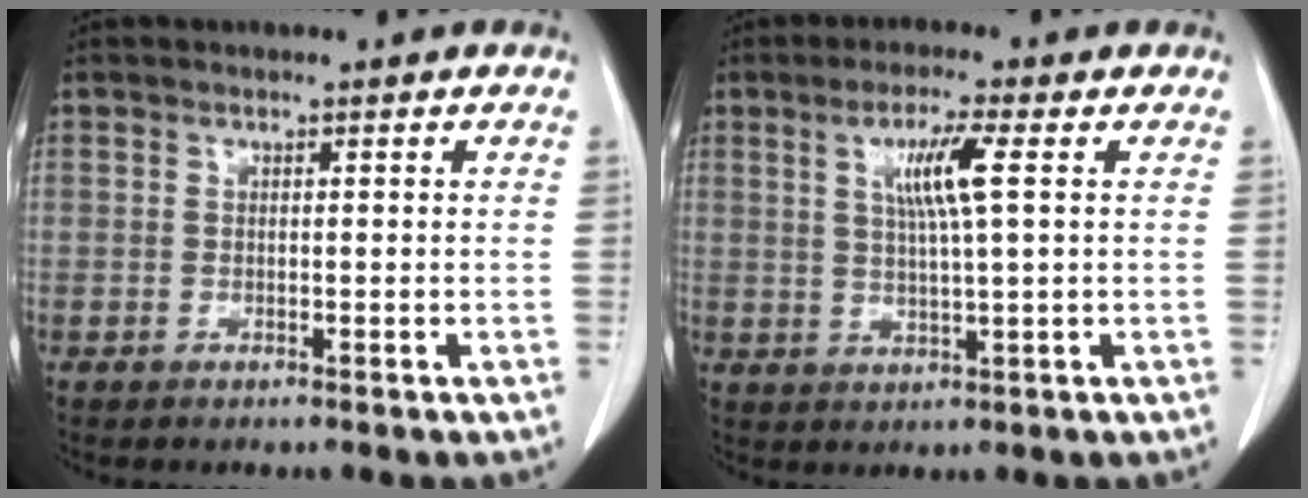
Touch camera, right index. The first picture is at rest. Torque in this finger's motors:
{"motor_torque": [0.68, 0.56, 0.38, 0.07]}